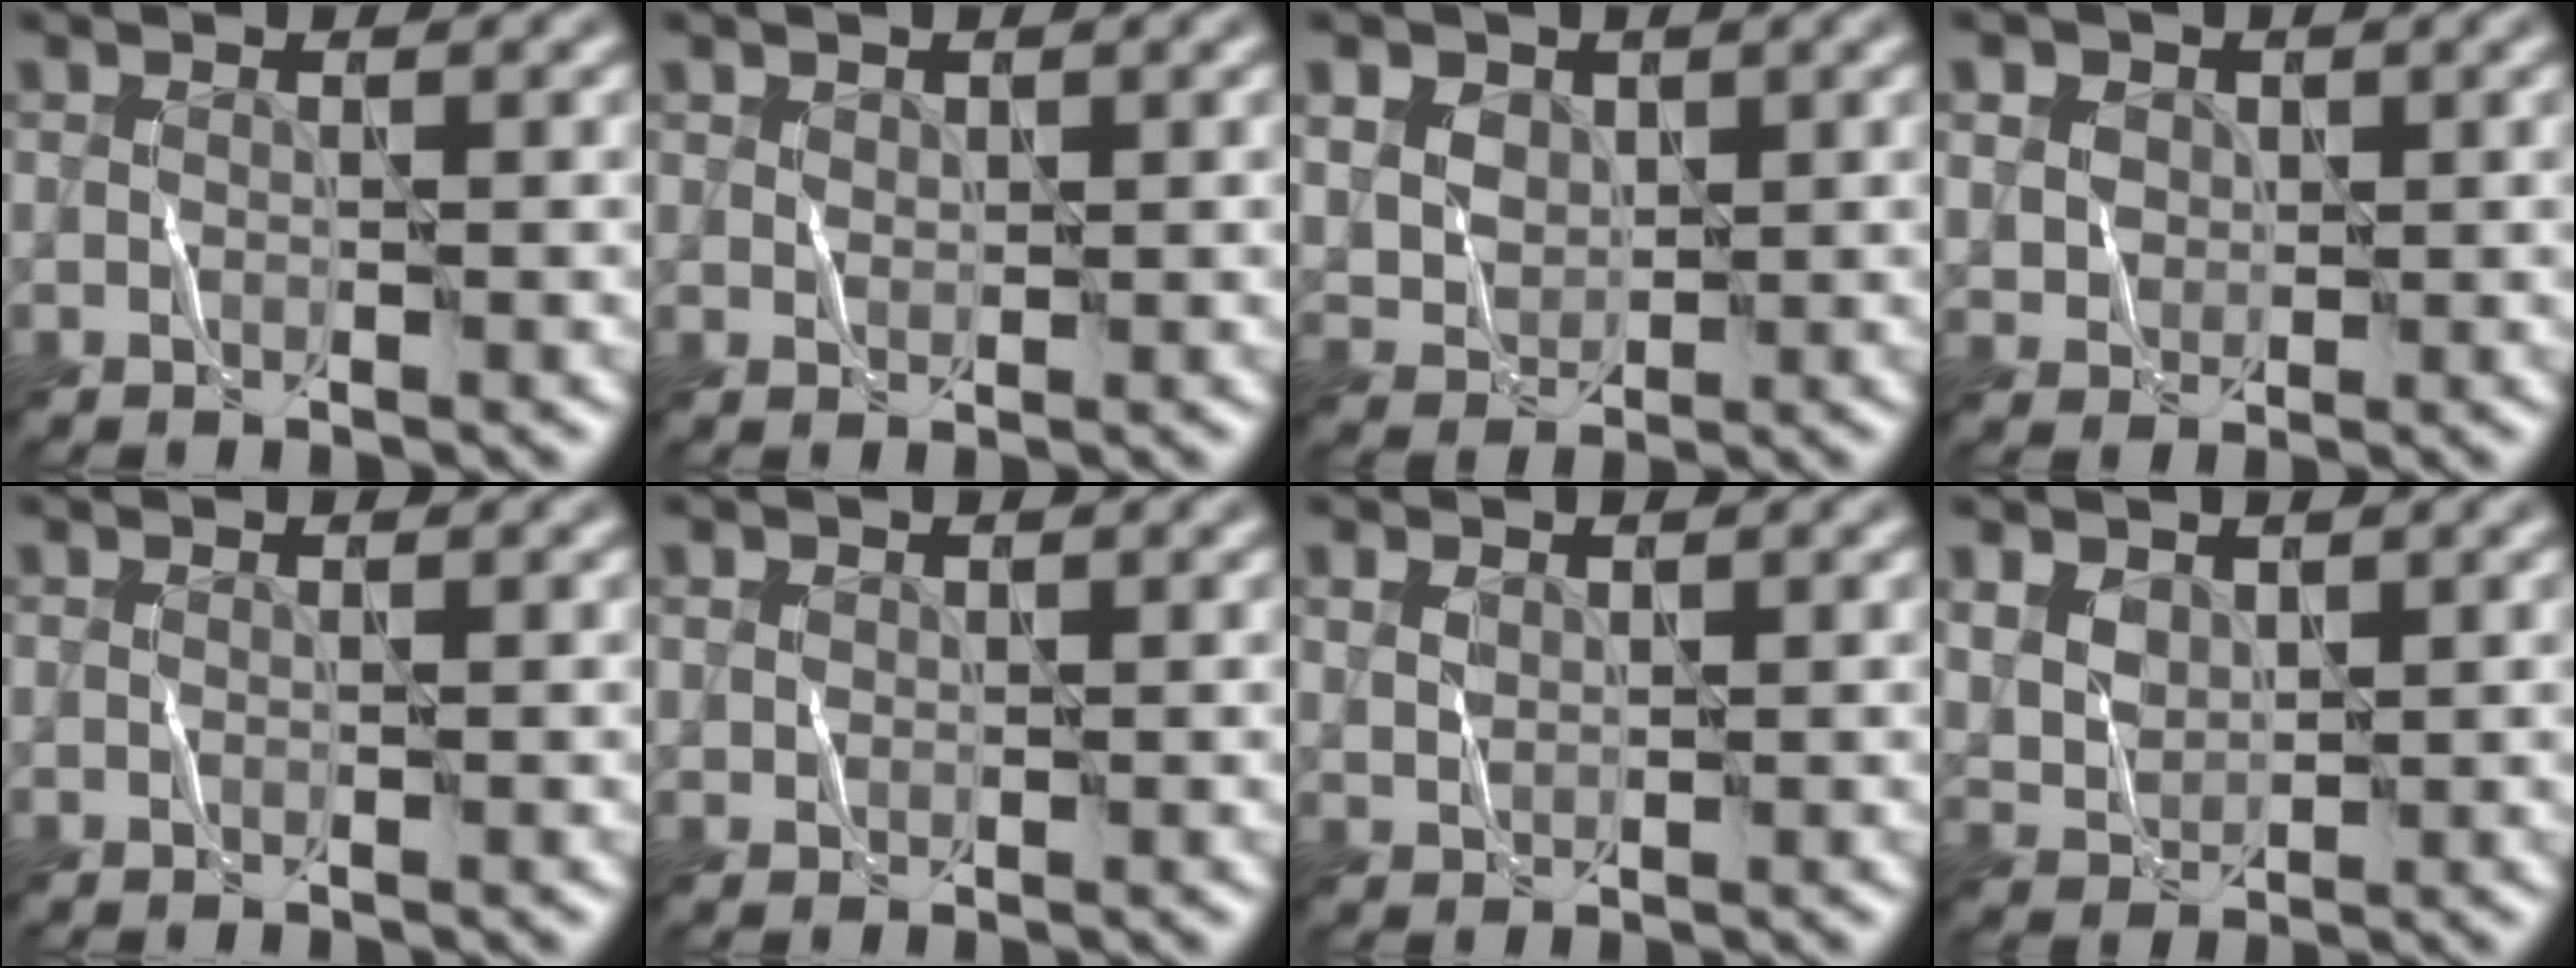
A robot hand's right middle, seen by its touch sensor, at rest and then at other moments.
{"total": 0.5, "force": [0.2, 0.0, -0.5], "torque": [-0.006, 0.001, 0.017]}
{"total": 3.5, "force": [2.1, 2.6, 1.0], "torque": [-0.057, 0.011, 0.045]}
{"total": 2.4, "force": [1.4, 1.9, 0.3], "torque": [-0.036, 0.006, 0.030]}
{"total": 0.0}
{"total": 0.5, "force": [0.3, 0.3, -0.3], "torque": [-0.005, -0.001, 0.012]}
{"total": 0.6, "force": [0.5, 0.3, -0.1], "torque": [-0.017, 0.000, 0.026]}
{"total": 1.4, "force": [1.1, 0.9, 0.0], "torque": [-0.026, 0.001, 0.040]}